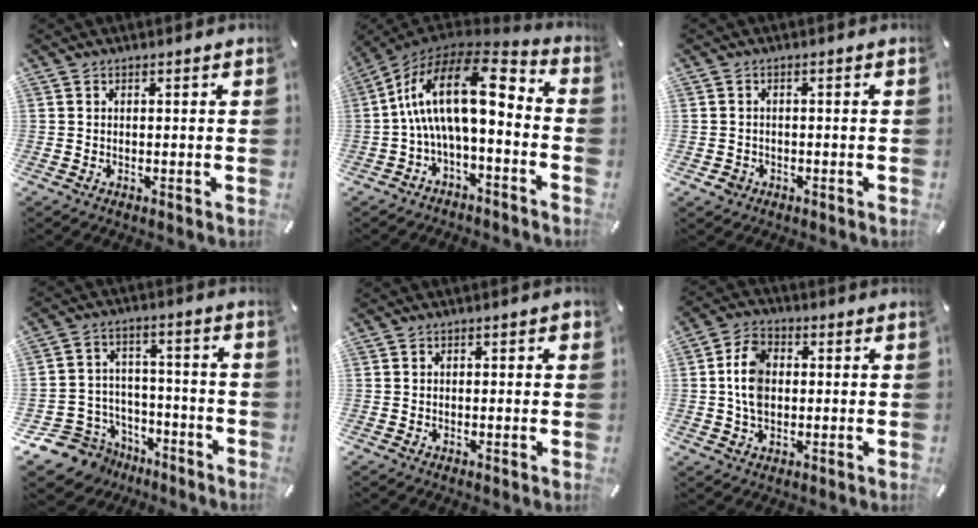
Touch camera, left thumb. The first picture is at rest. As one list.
[{"total": 18.1, "force": [2.4, 8.0, 16.1], "torque": [-0.316, -0.017, 0.038]}, {"total": 2.3, "force": [-1.2, 1.9, 0.5], "torque": [-0.008, 0.008, -0.024]}, {"total": 11.0, "force": [-6.4, 8.7, 2.0], "torque": [-0.052, 0.038, -0.108]}, {"total": 0.9, "force": [-0.1, 0.5, 0.7], "torque": [-0.012, 0.005, -0.004]}, {"total": 8.0, "force": [0.3, 5.9, 5.4], "torque": [-0.117, 0.006, 0.004]}]